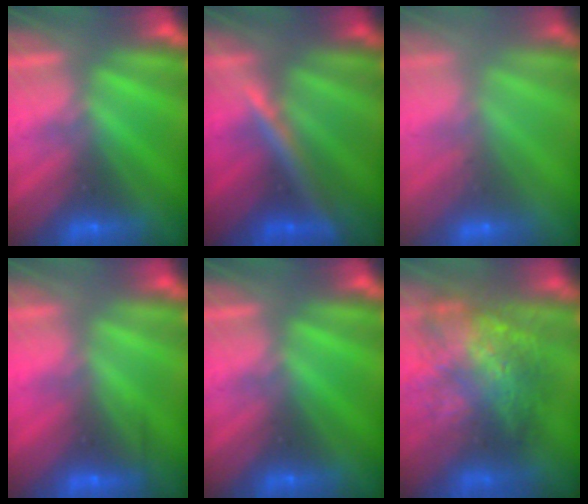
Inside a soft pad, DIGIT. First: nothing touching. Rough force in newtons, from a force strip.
{"total": 2.4}
{"total": 2.4}
{"total": 2.2}
{"total": 0.0}
{"total": 10.6}